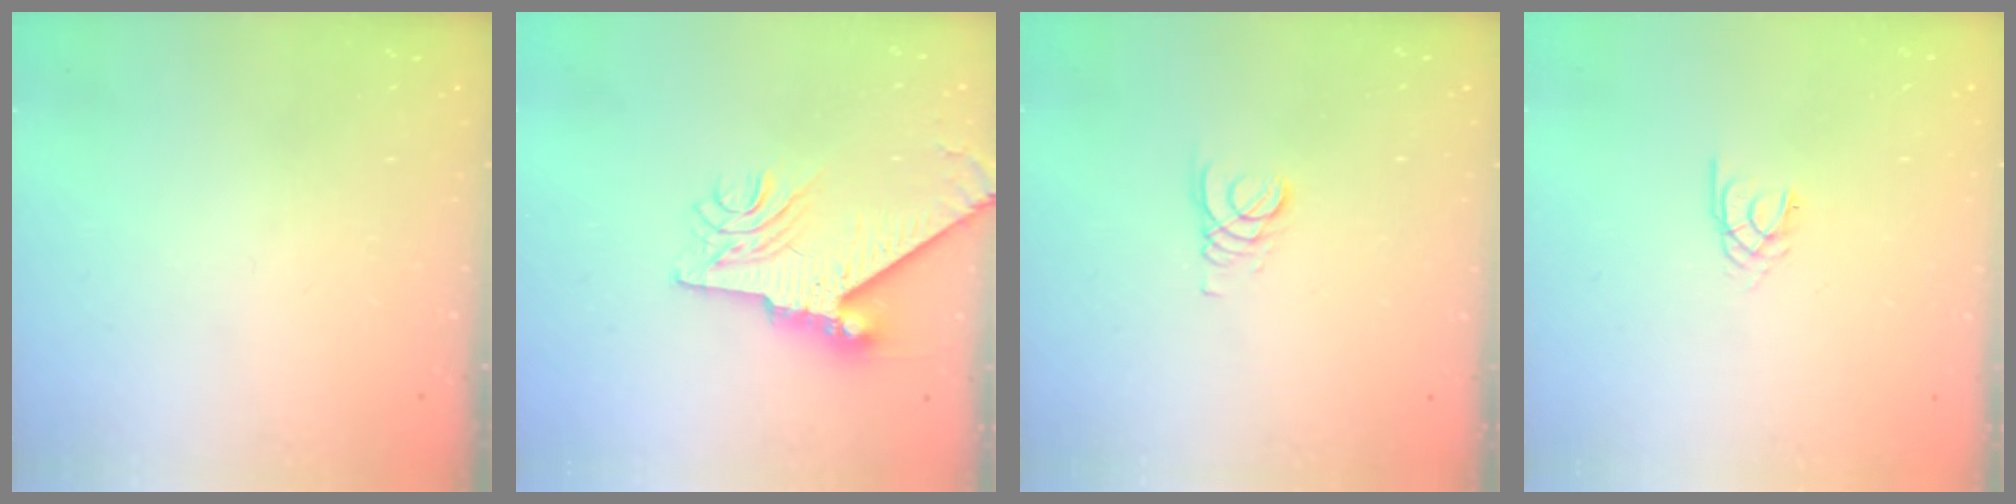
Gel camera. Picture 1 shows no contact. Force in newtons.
{"total": 11.4, "press": 11.3, "slide": 1.5}
{"total": 2.4, "press": 2.4, "slide": 0.2}
{"total": 1.7, "press": 1.7, "slide": 0.3}